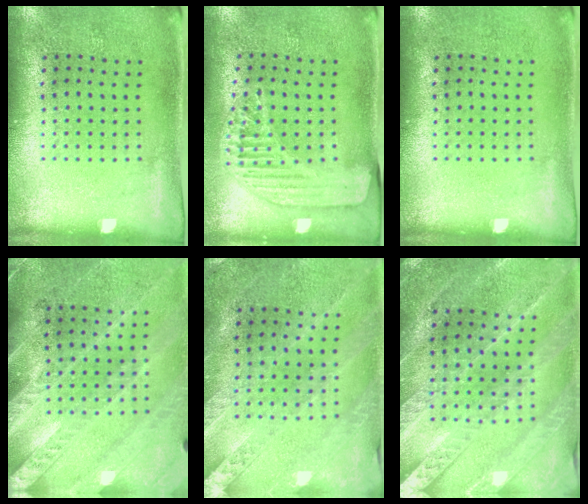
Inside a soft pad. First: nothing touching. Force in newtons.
{"total": 1.6, "press": 1.6, "slide": 0.4}
{"total": 0.0}
{"total": 3.0, "press": 2.7, "slide": 1.3}
{"total": 0.8, "press": 0.8, "slide": 0.2}
{"total": 2.5, "press": 2.5, "slide": 0.2}